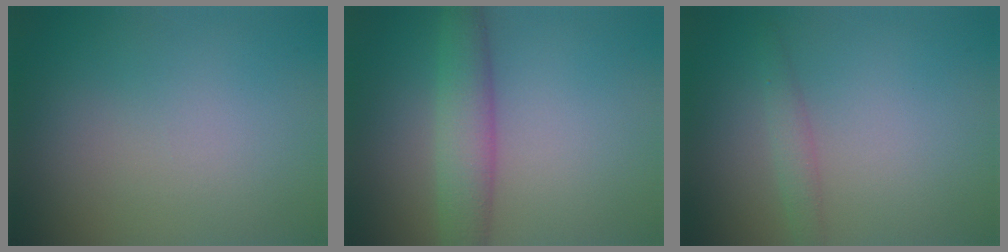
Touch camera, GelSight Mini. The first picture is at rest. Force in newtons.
{"total": 4.1, "press": 4.1, "slide": 0.1}
{"total": 1.4, "press": 1.4, "slide": 0.0}